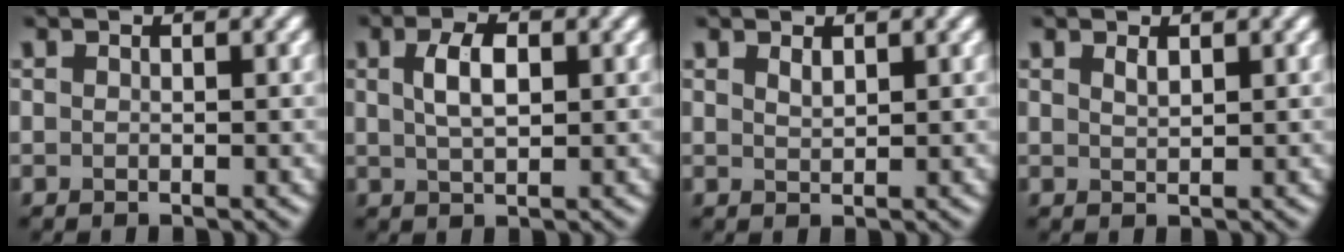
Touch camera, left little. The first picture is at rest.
{"total": 3.1, "force": [0.8, 1.5, 2.6], "torque": [-0.055, 0.003, 0.017]}
{"total": 0.9, "force": [0.7, 0.3, 0.5], "torque": [-0.013, -0.001, 0.014]}
{"total": 0.9, "force": [0.7, 0.2, 0.5], "torque": [-0.012, -0.001, 0.014]}